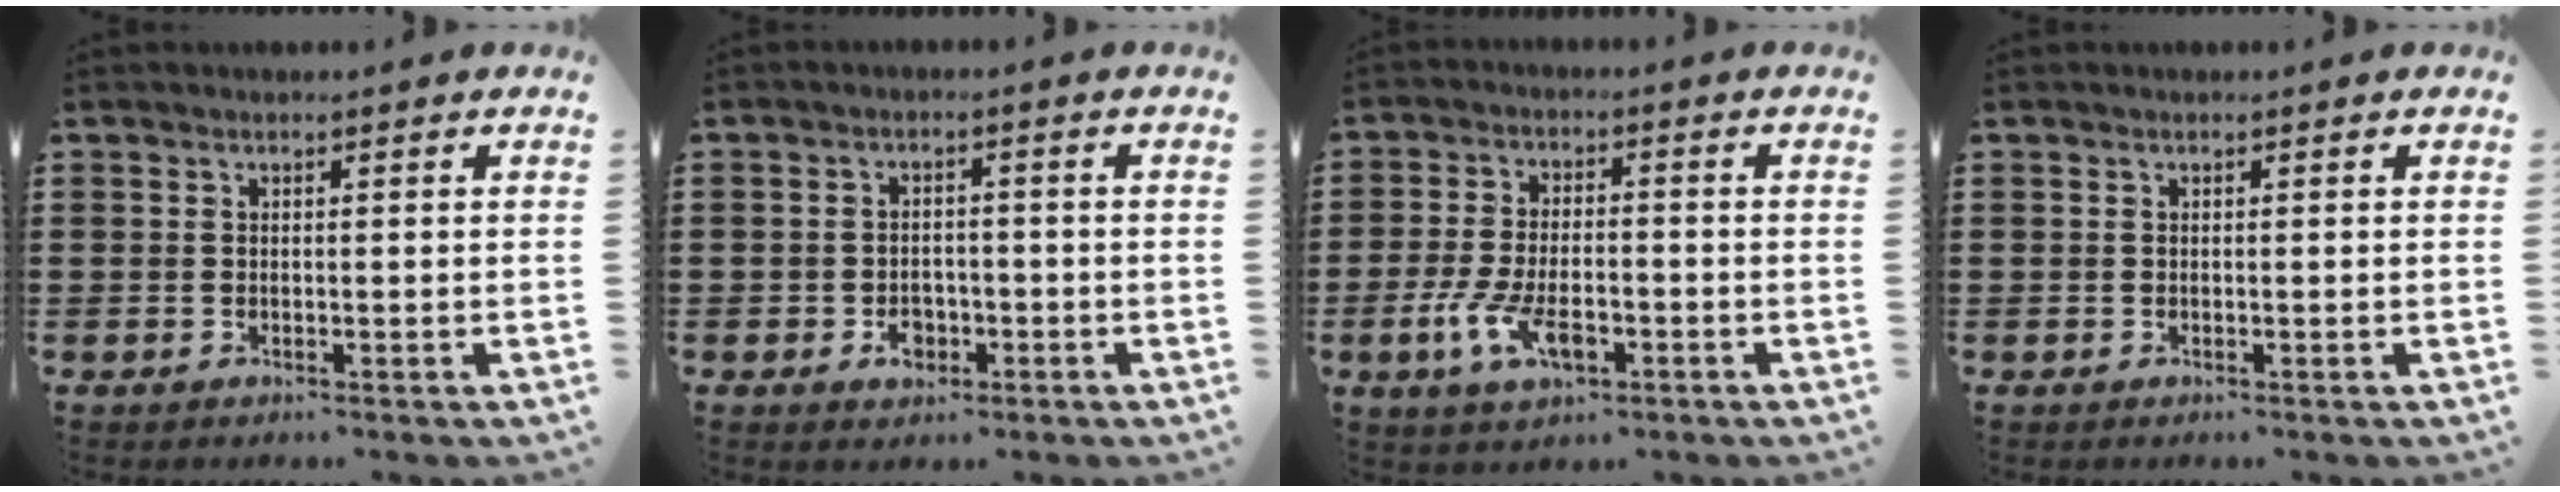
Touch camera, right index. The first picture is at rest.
{"total": 3.0, "force": [-1.3, 2.1, 1.8], "torque": [-0.024, 0.000, -0.027]}
{"total": 7.3, "force": [-3.0, 3.5, 5.7], "torque": [-0.126, -0.002, -0.058]}
{"total": 0.0}